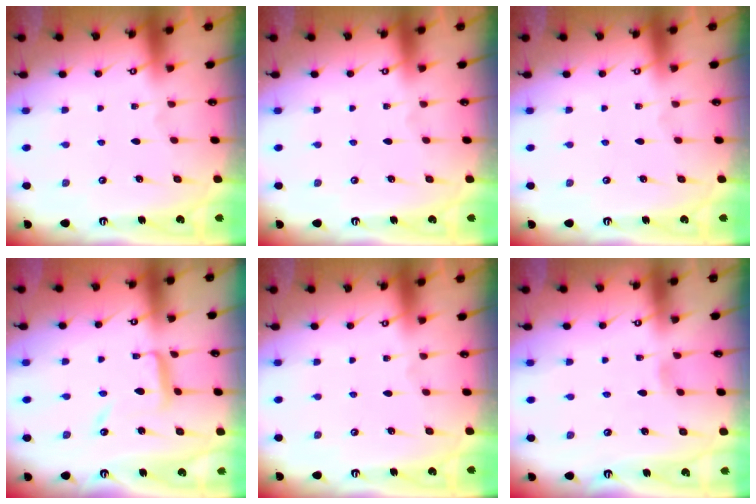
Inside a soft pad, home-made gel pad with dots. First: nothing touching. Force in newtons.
{"total": 0.0}
{"total": 0.0}
{"total": 10.2, "press": 10.2, "slide": 0.9}
{"total": 0.0}
{"total": 2.9, "press": 2.9, "slide": 0.3}